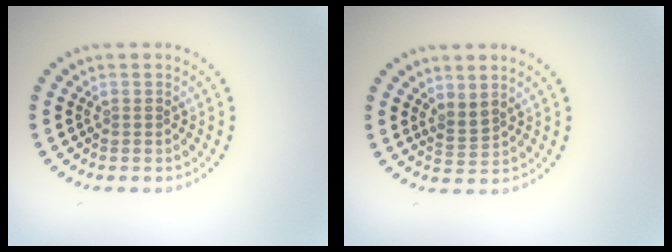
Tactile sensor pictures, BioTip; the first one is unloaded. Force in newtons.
{"total": 1.7, "press": 1.3, "slide": 1.1}